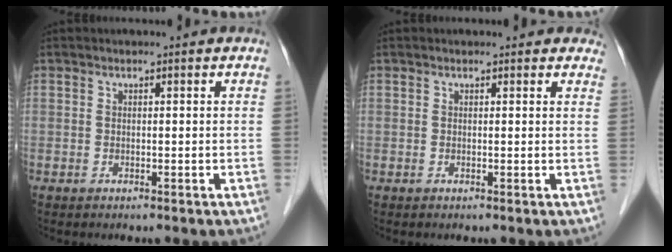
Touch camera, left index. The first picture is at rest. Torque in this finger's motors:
{"motor_torque": [0.39, -0.41, -0.06, -0.02]}